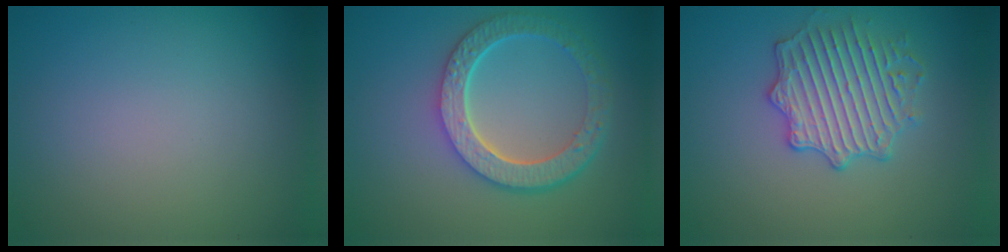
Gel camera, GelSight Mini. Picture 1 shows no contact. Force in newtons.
{"total": 6.0, "press": 4.5, "slide": 4.0}
{"total": 4.0, "press": 4.0, "slide": 0.5}